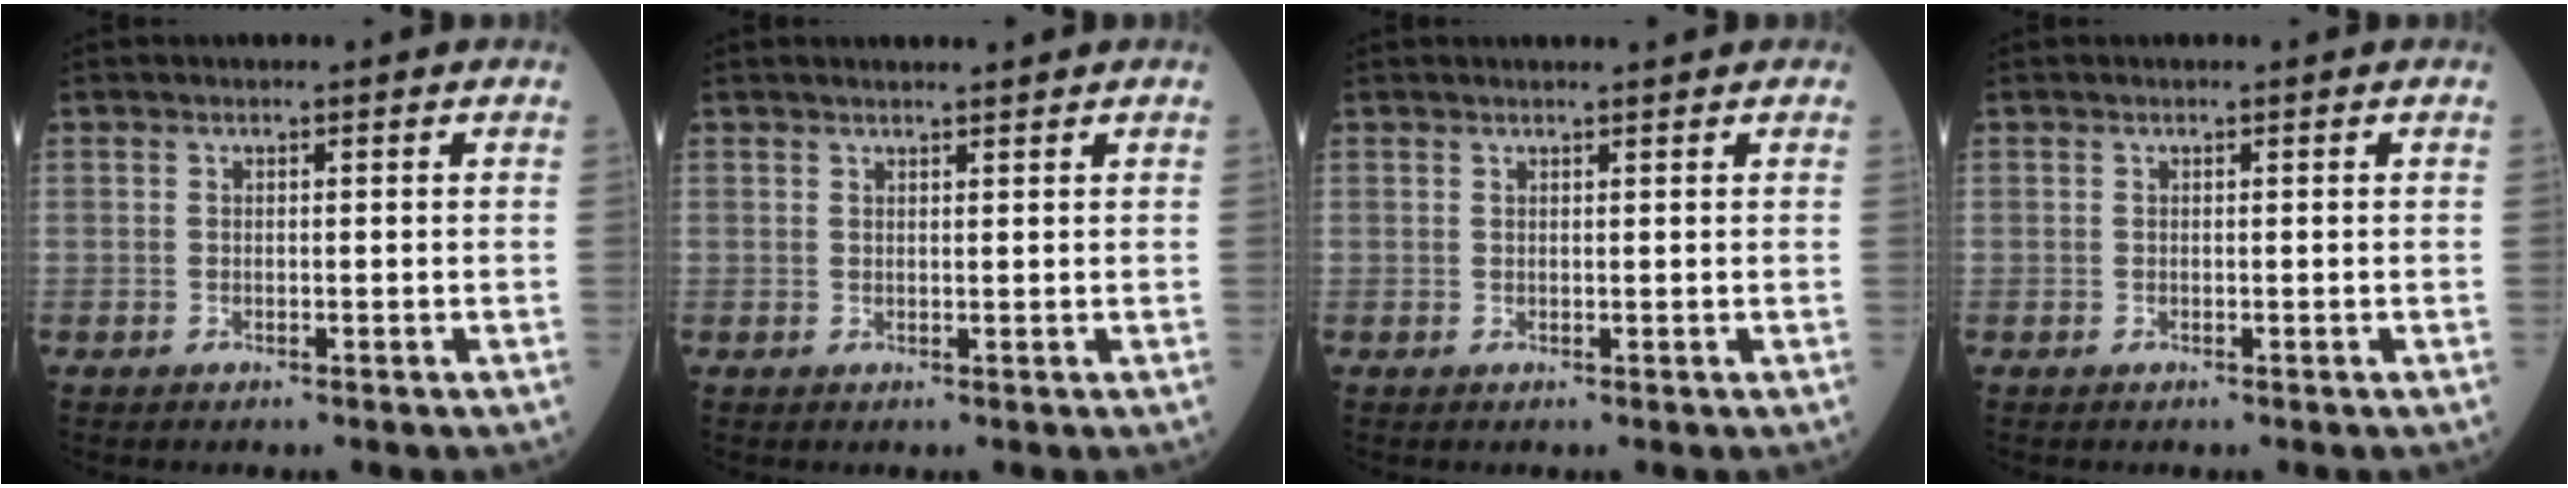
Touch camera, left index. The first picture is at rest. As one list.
[{"total": 3.5, "force": [3.3, 0.1, 1.2], "torque": [-0.017, 0.014, 0.043]}, {"total": 3.0, "force": [2.7, 0.3, 1.1], "torque": [-0.015, 0.015, 0.031]}, {"total": 0.0}]